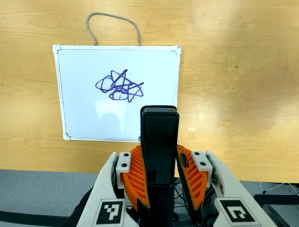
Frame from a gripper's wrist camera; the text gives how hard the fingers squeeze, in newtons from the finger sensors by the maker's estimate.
{"total": 5.2, "left": 3.6, "right": 6.8}